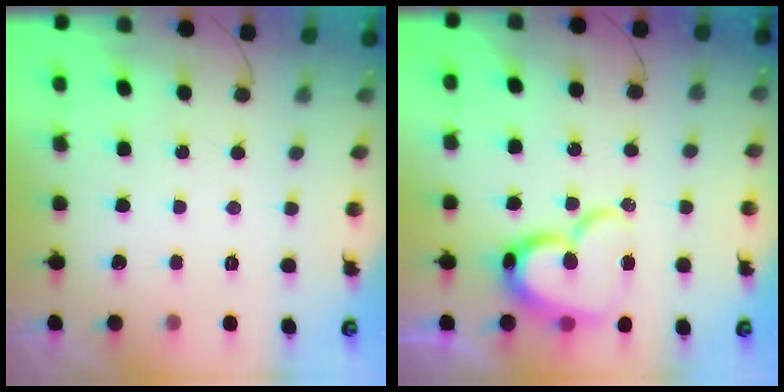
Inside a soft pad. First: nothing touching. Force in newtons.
{"total": 16.5, "press": 16.5, "slide": 1.3}